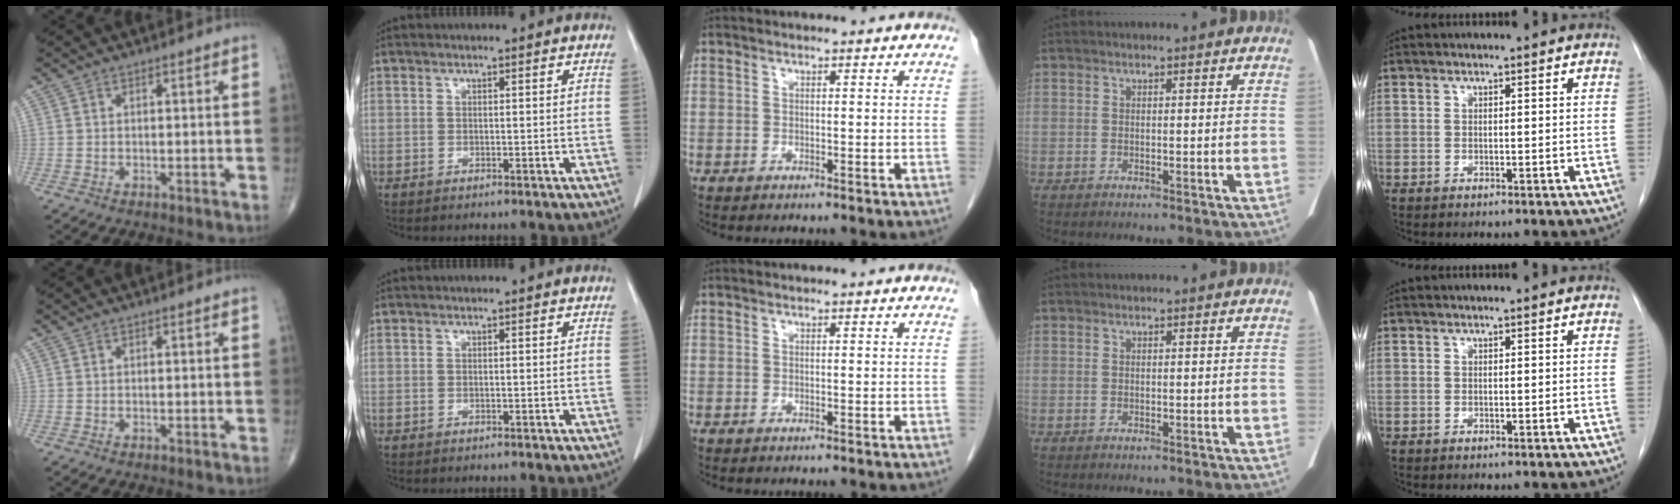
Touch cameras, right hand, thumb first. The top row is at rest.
{}